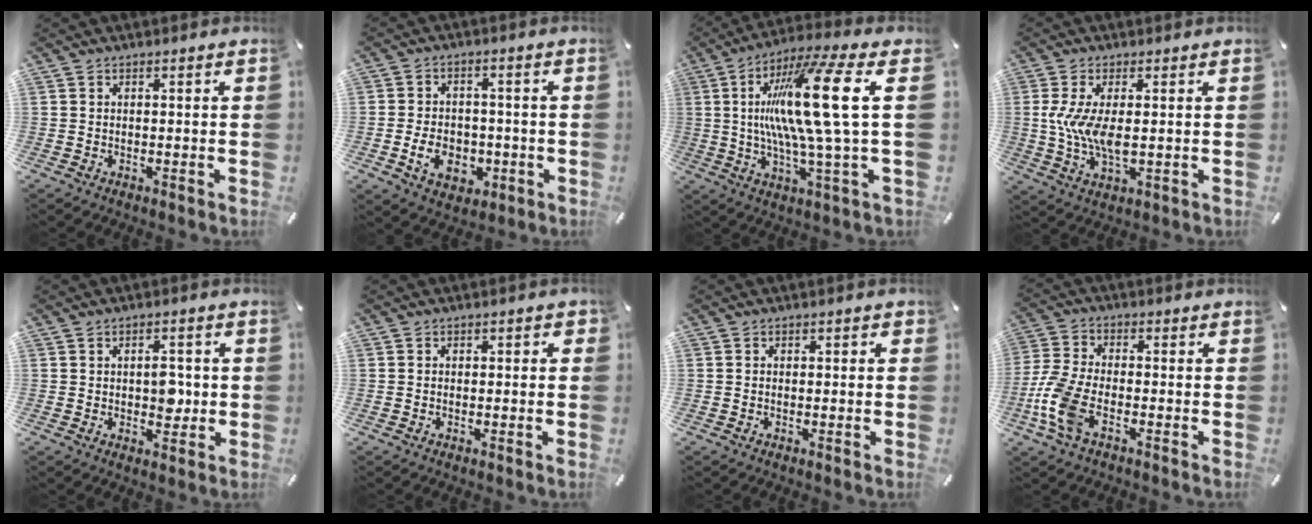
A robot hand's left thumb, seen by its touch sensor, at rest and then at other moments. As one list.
[{"total": 8.4, "force": [-2.4, 6.4, 4.9], "torque": [-0.109, 0.008, -0.044]}, {"total": 21.5, "force": [3.6, 2.8, 21.0], "torque": [-0.410, -0.017, 0.035]}, {"total": 8.5, "force": [0.5, 3.5, 7.7], "torque": [-0.168, -0.009, 0.002]}, {"total": 5.4, "force": [0.0, 3.4, 4.2], "torque": [-0.037, -0.007, -0.007]}, {"total": 1.2, "force": [-0.6, 0.8, 0.6], "torque": [-0.011, 0.005, -0.013]}, {"total": 0.9, "force": [-0.4, 0.6, 0.4], "torque": [-0.007, 0.004, -0.008]}, {"total": 9.9, "force": [-4.2, 5.0, 7.5], "torque": [-0.174, -0.001, -0.077]}]